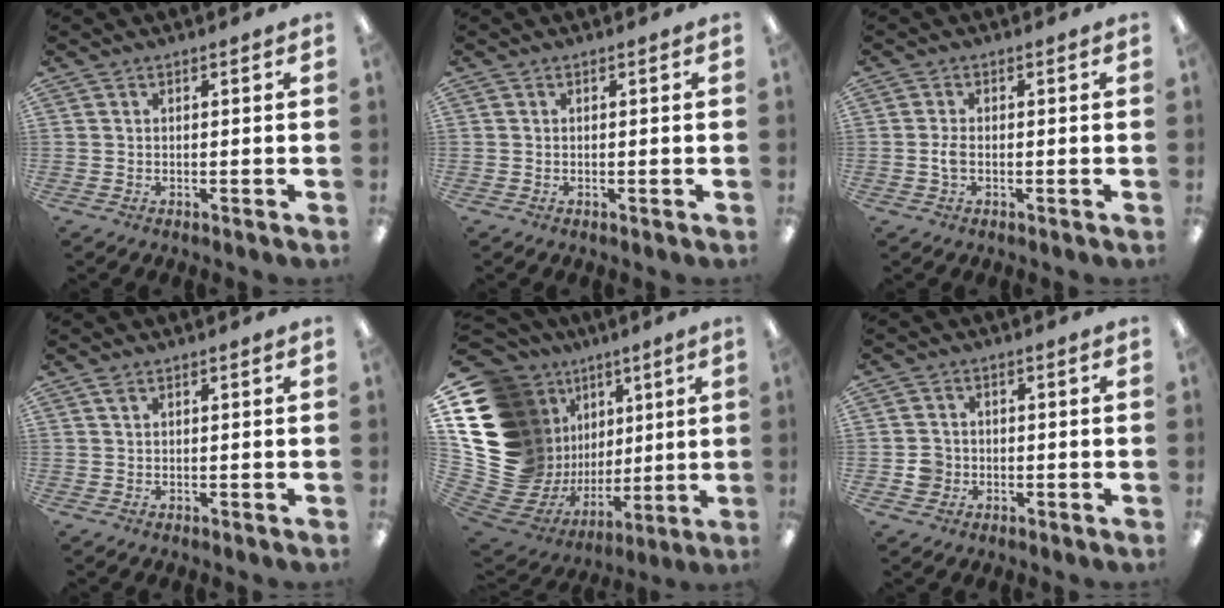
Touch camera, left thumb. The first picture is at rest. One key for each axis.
{"total": 0.0}
{"total": 2.7, "fx": -0.4, "fy": 1.4, "fz": 2.3, "tx": -0.048, "ty": 0.002, "tz": -0.009}
{"total": 1.2, "fx": 0.7, "fy": 0.5, "fz": 0.8, "tx": -0.018, "ty": 0.003, "tz": 0.012}
{"total": 21.6, "fx": 4.6, "fy": 18.1, "fz": 10.8, "tx": -0.201, "ty": -0.080, "tz": 0.148}
{"total": 4.0, "fx": -0.8, "fy": 3.8, "fz": 1.1, "tx": -0.012, "ty": 0.005, "tz": -0.015}